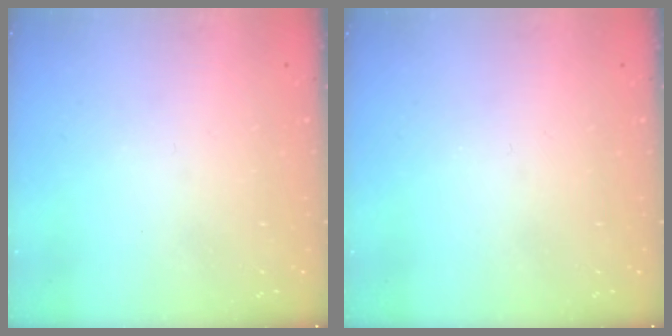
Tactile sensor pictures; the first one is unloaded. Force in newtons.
{"total": 0.0}